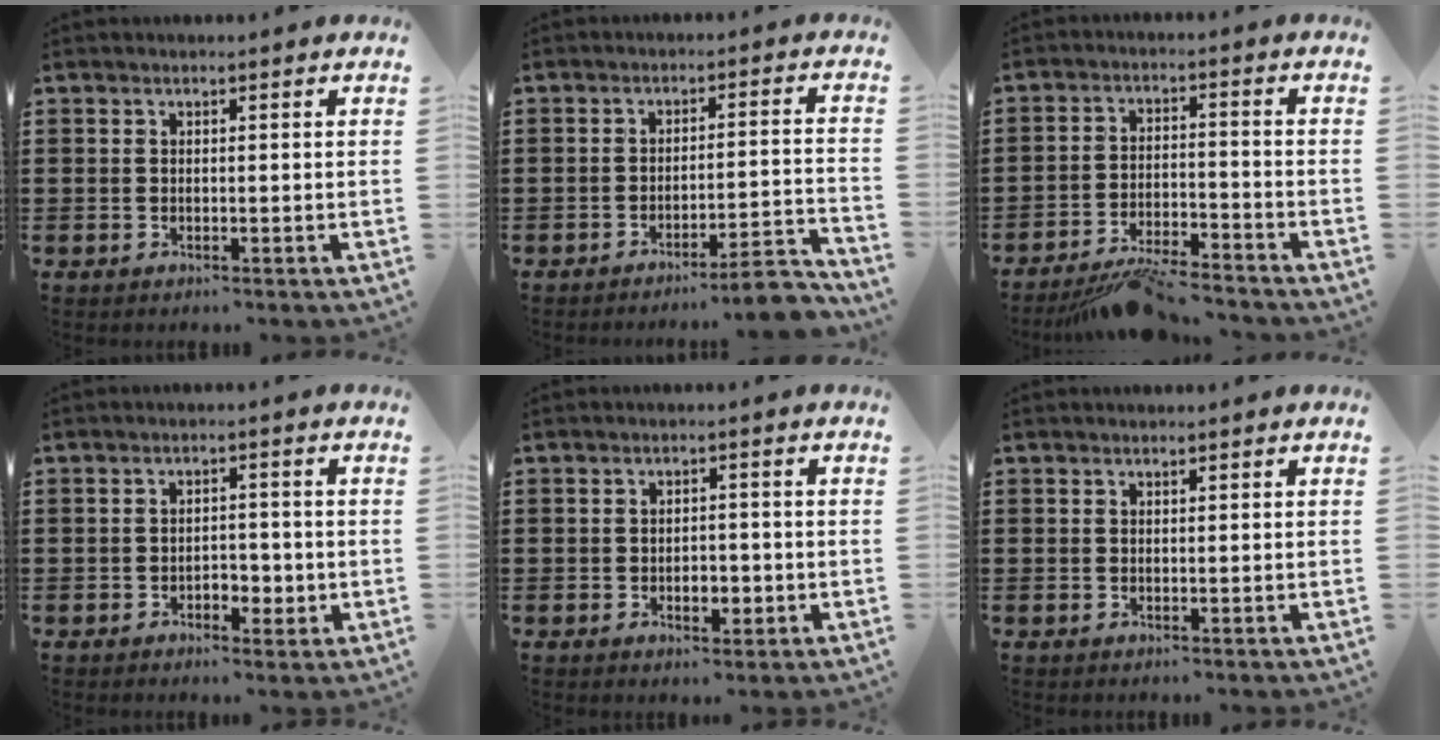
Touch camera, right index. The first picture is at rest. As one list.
[{"total": 5.8, "force": [-5.0, 0.1, 2.9], "torque": [-0.046, -0.008, -0.094]}, {"total": 6.3, "force": [-5.8, 0.7, 2.5], "torque": [-0.041, 0.005, -0.108]}, {"total": 3.3, "force": [-1.3, 2.1, 2.2], "torque": [-0.043, 0.004, -0.025]}, {"total": 3.3, "force": [-1.0, 1.9, 2.6], "torque": [-0.041, 0.001, -0.020]}, {"total": 0.0}]